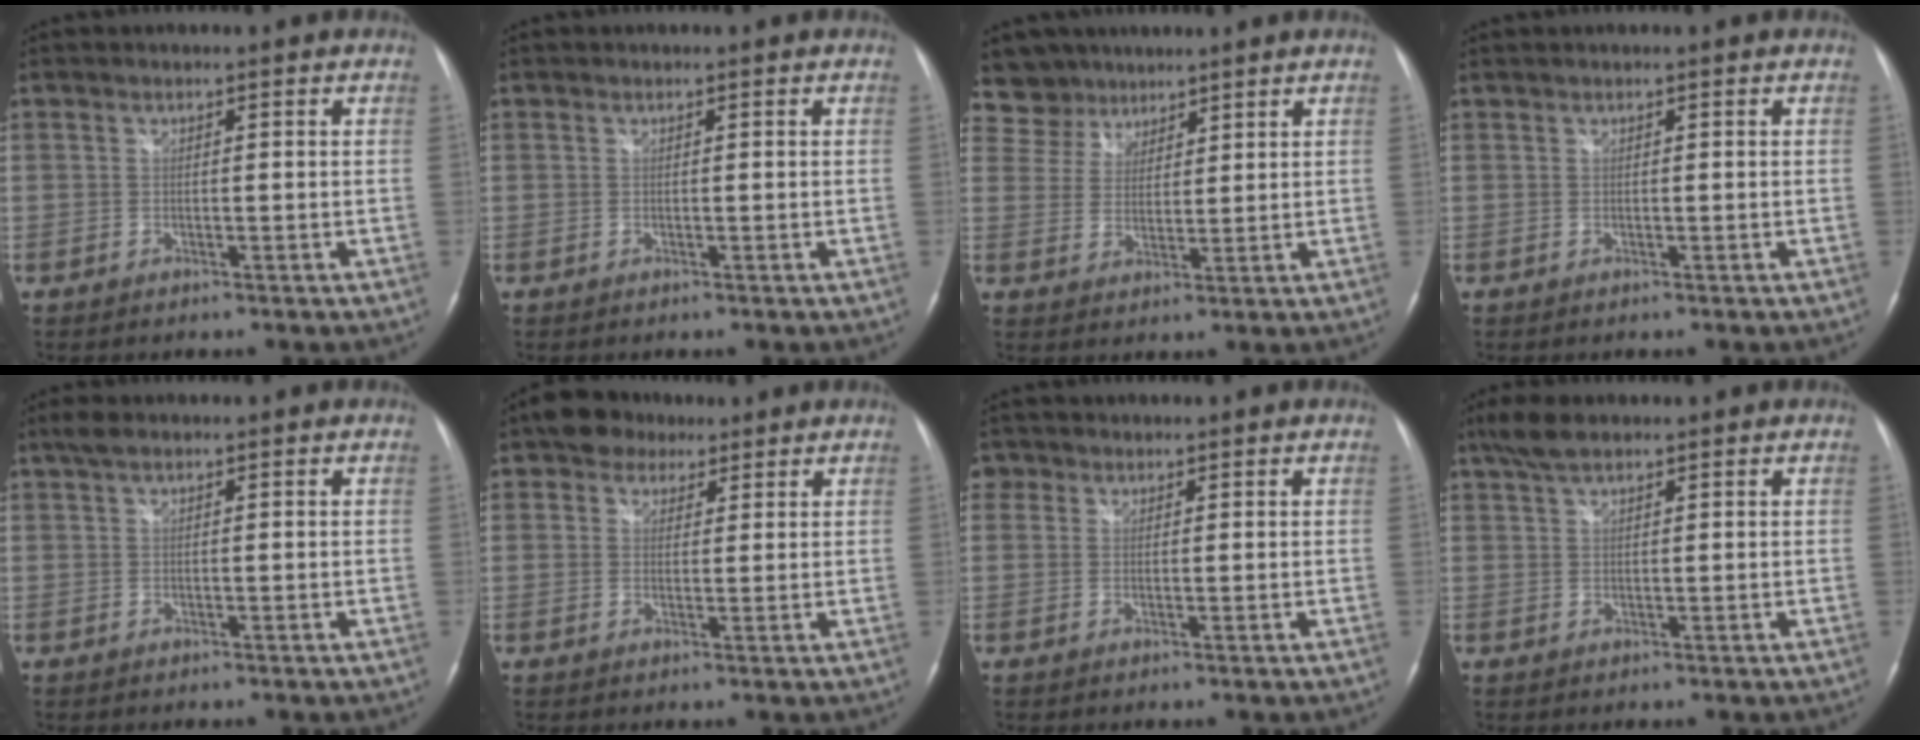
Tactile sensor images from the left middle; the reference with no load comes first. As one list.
[{"total": 0.0}, {"total": 6.4, "force": [5.2, 3.6, -0.9], "torque": [0.025, 0.007, 0.096]}, {"total": 0.0}, {"total": 1.9, "force": [1.3, 0.6, 1.2], "torque": [-0.028, 0.019, 0.025]}, {"total": 4.9, "force": [3.3, 3.3, 1.5], "torque": [-0.030, 0.018, 0.057]}, {"total": 2.3, "force": [1.1, 2.0, 0.2], "torque": [0.004, 0.007, 0.016]}, {"total": 3.9, "force": [2.9, 1.2, 2.3], "torque": [-0.056, 0.015, 0.060]}]